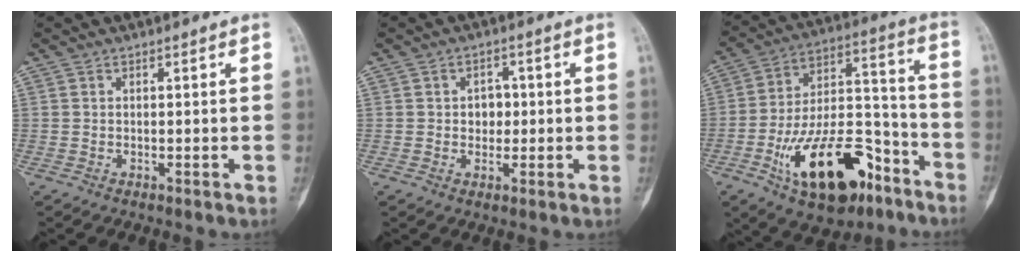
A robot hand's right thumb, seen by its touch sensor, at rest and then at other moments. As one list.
[{"total": 3.6, "force": [0.1, 2.9, 2.1], "torque": [-0.003, 0.006, -0.001]}, {"total": 22.8, "force": [-11.6, 10.9, 16.3], "torque": [-0.262, 0.080, -0.184]}]